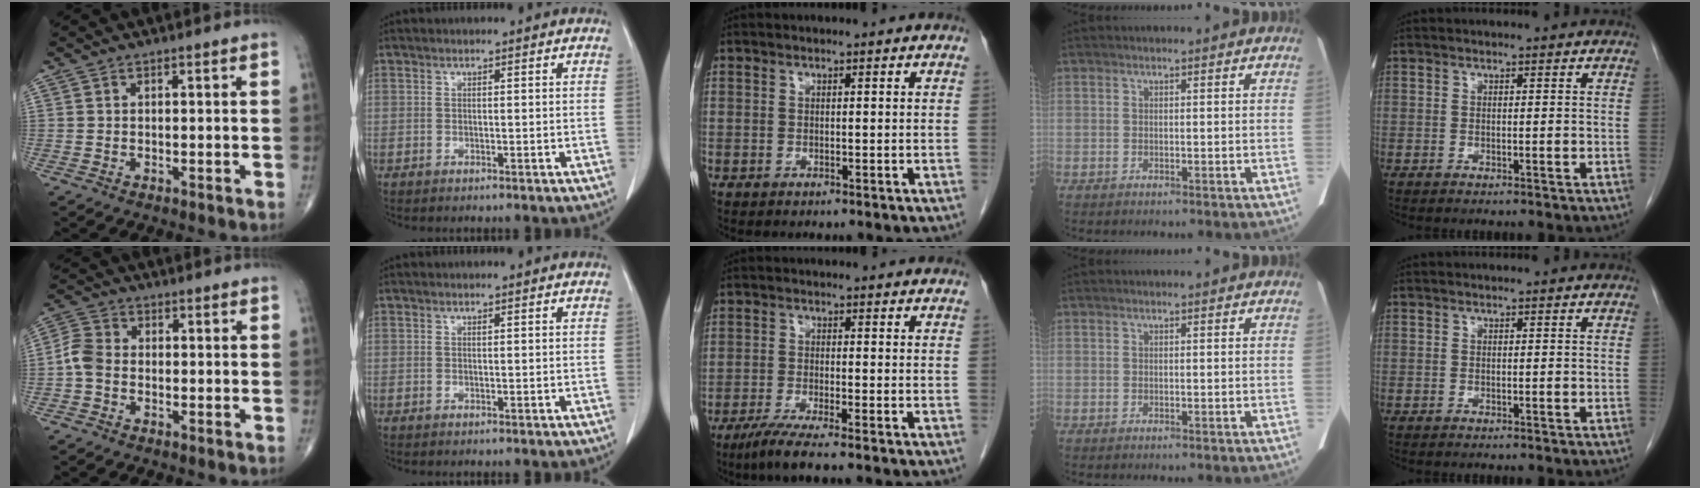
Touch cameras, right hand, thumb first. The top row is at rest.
{"thumb": {"total": 4.5, "force": [-1.0, 3.3, 2.8], "torque": [-0.057, 0.011, -0.031]}, "middle": {"total": 5.2, "force": [-3.8, -0.4, 3.5], "torque": [-0.067, -0.015, -0.072]}}